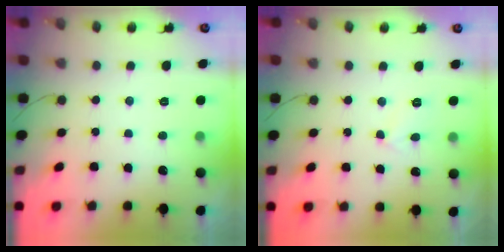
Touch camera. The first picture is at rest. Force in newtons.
{"total": 3.0, "press": 3.0, "slide": 0.3}